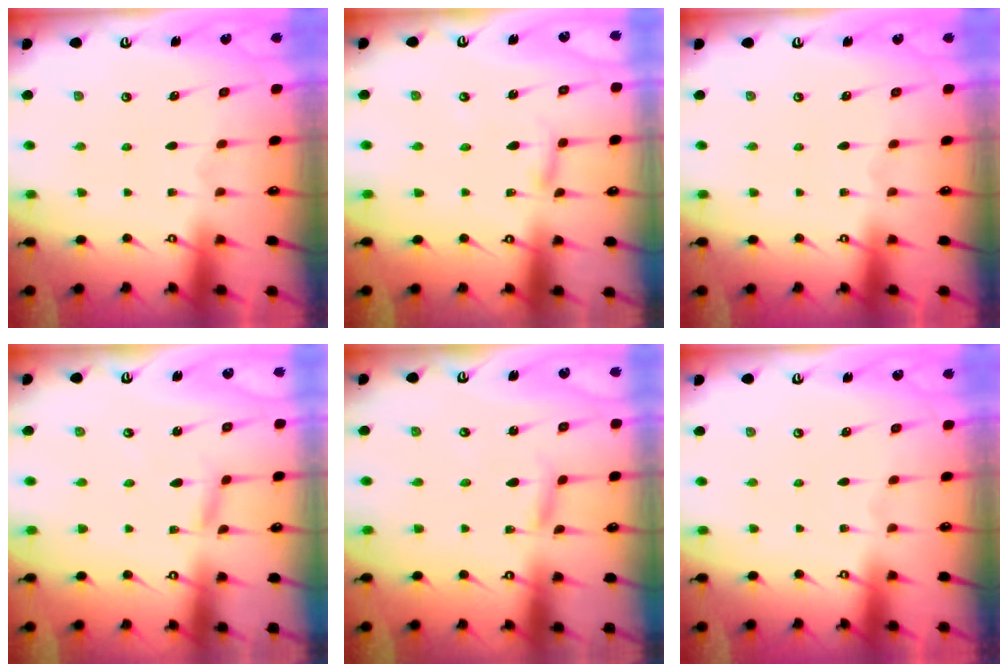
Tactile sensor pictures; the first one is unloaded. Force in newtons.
{"total": 2.6, "press": 2.6, "slide": 0.2}
{"total": 0.0}
{"total": 2.5, "press": 2.5, "slide": 0.1}
{"total": 3.4, "press": 3.4, "slide": 0.4}
{"total": 0.0}